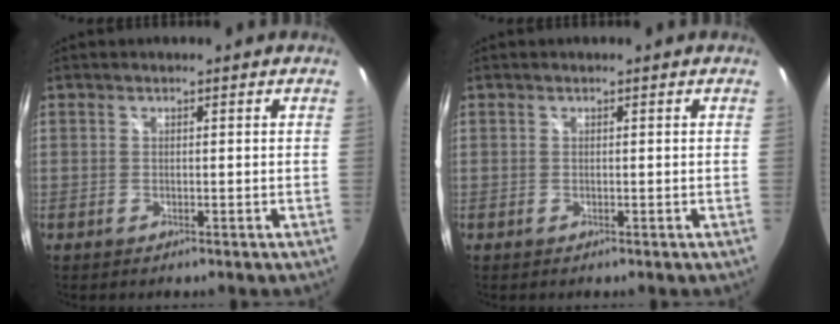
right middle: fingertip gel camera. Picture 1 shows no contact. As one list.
[{"total": 0.0}]